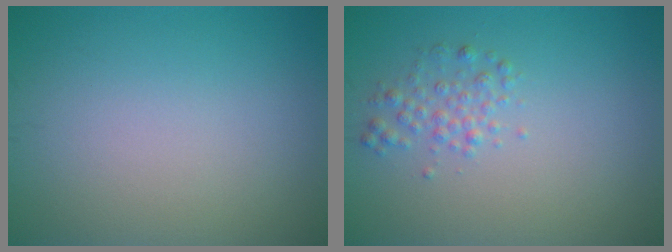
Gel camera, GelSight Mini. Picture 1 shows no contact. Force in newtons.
{"total": 1.7, "press": 1.7, "slide": 0.0}